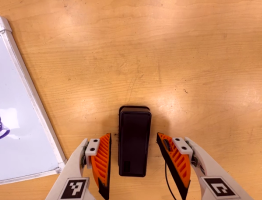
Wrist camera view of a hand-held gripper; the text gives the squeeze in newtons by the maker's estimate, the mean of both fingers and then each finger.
{"total": 0.0}